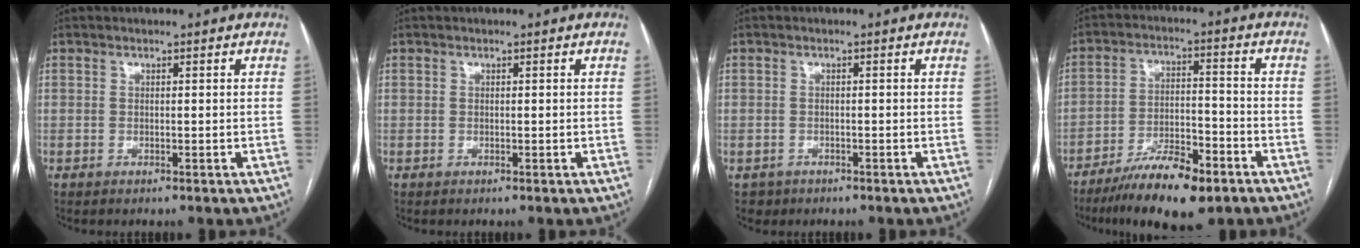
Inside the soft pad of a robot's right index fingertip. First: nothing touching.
{"total": 0.0}
{"total": 2.3, "force": [-1.2, 2.0, -0.1], "torque": [0.000, 0.008, -0.019]}
{"total": 12.0, "force": [-8.2, 3.1, 8.2], "torque": [-0.140, -0.008, -0.139]}